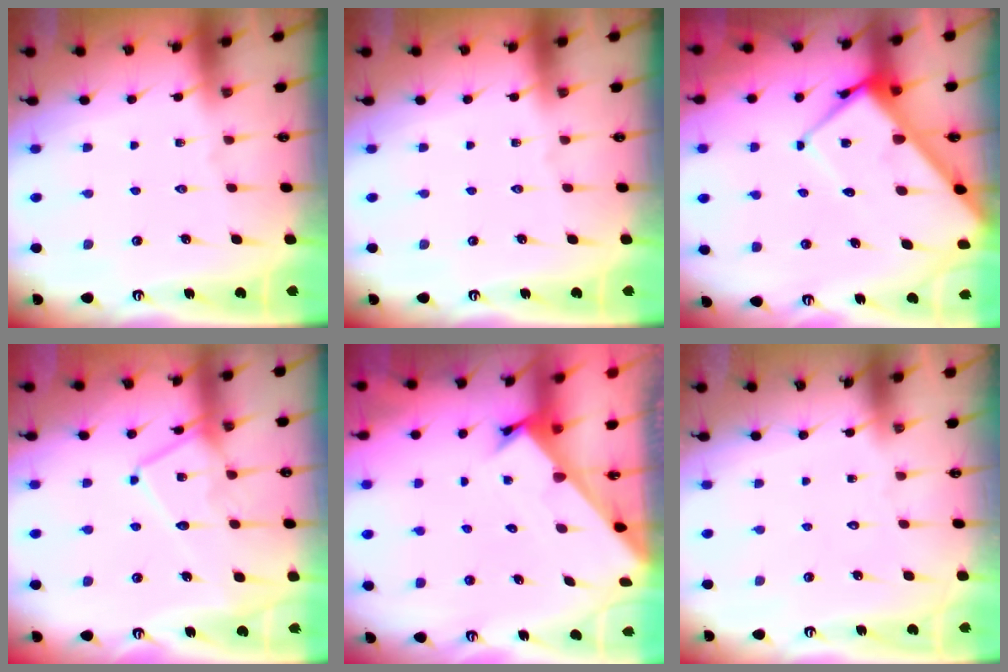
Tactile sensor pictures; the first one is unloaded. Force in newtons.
{"total": 0.0}
{"total": 11.8, "press": 11.7, "slide": 1.1}
{"total": 14.3, "press": 14.3, "slide": 1.3}
{"total": 2.6, "press": 2.6, "slide": 0.3}
{"total": 1.6, "press": 1.6, "slide": 0.0}